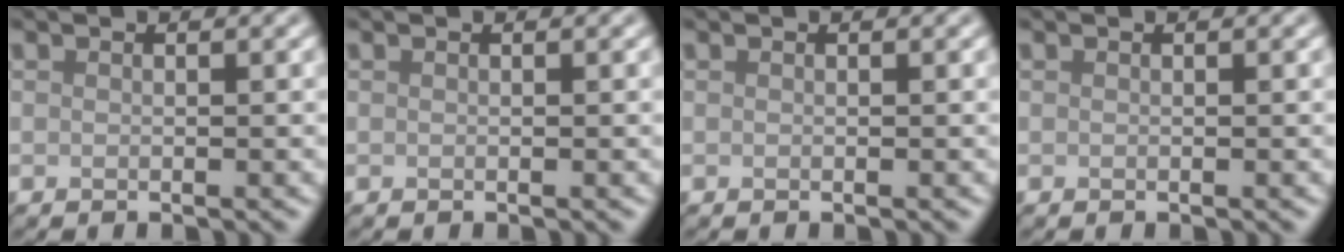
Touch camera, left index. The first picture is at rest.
{"total": 0.0}
{"total": 0.0}
{"total": 0.0}